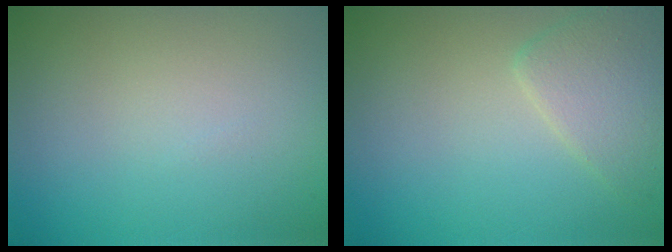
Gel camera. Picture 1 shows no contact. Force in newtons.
{"total": 2.9, "press": 2.9, "slide": 0.1}